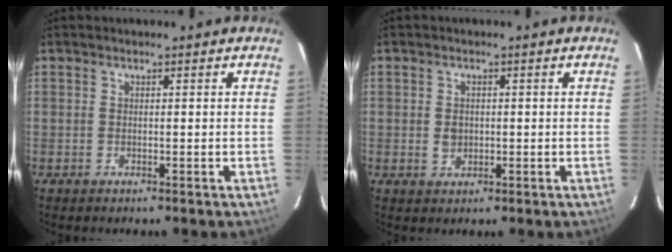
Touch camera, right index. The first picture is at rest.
{"total": 2.6, "force": [-0.2, 2.2, 1.4], "torque": [-0.025, 0.002, -0.003]}